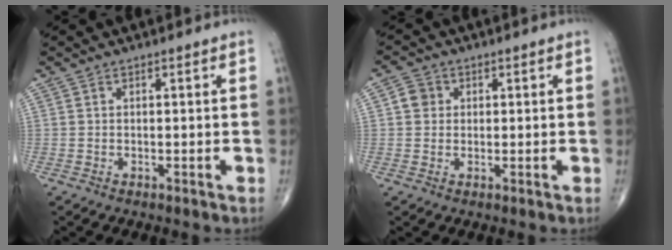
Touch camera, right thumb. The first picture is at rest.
{"total": 3.2, "force": [0.6, 3.0, 1.2], "torque": [-0.007, 0.004, 0.006]}